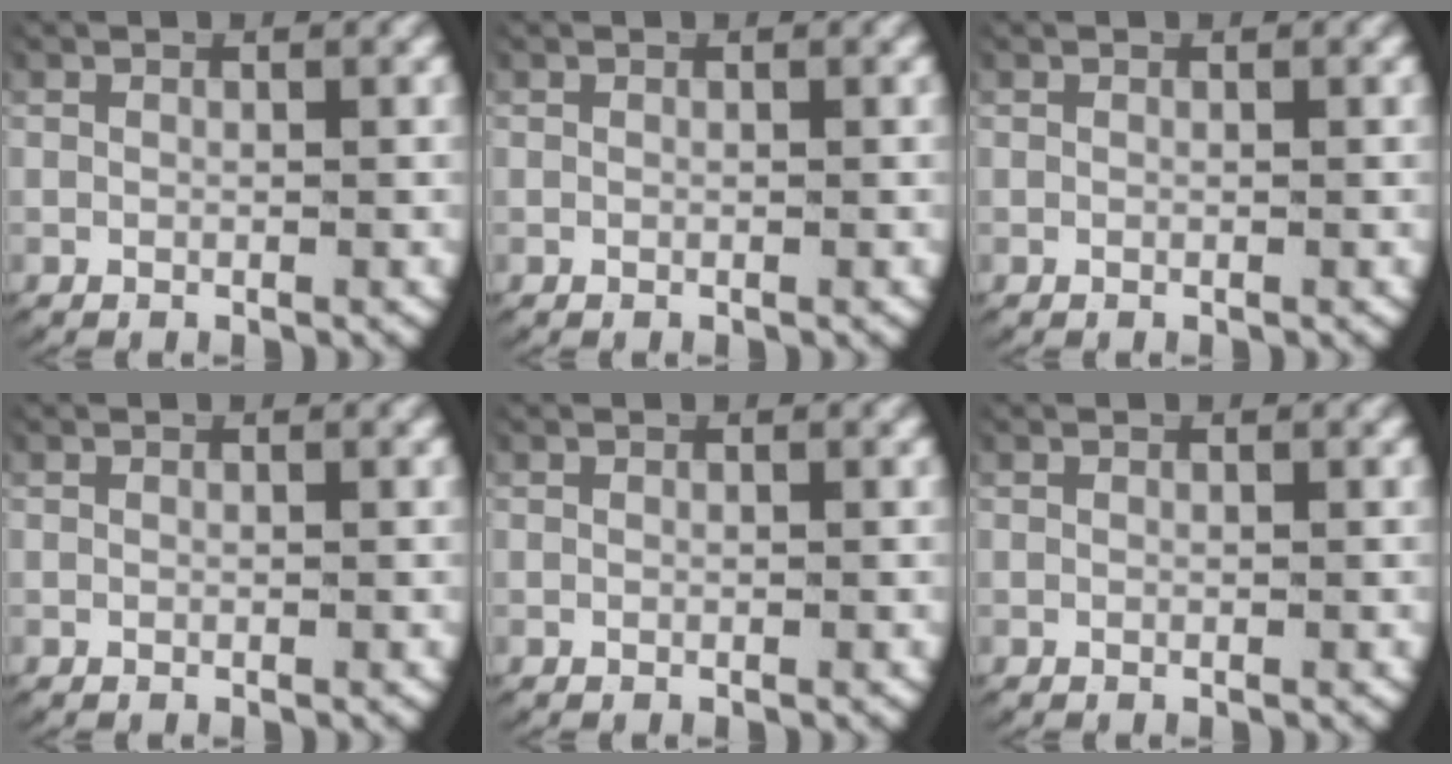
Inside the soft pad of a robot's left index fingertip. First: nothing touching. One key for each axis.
{"total": 0.0}
{"total": 0.0}
{"total": 0.0}
{"total": 0.0}
{"total": 0.0}